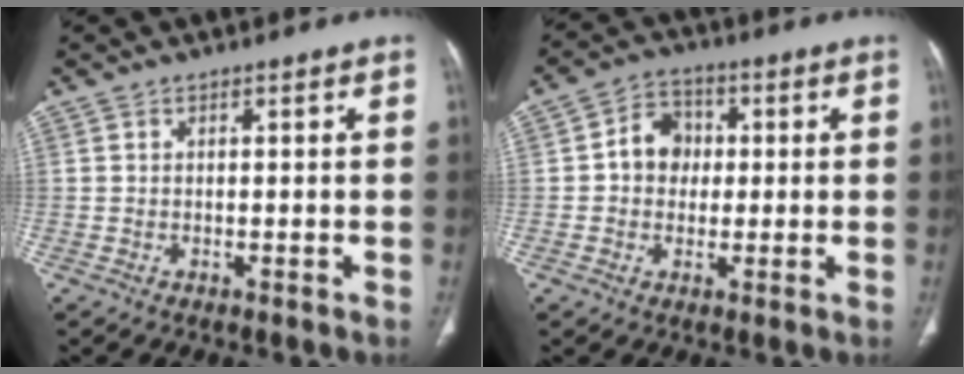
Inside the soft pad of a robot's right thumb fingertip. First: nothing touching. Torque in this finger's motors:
{"motor_torque": [-0.46, 0.40, 0.45, -0.22, 0.01]}